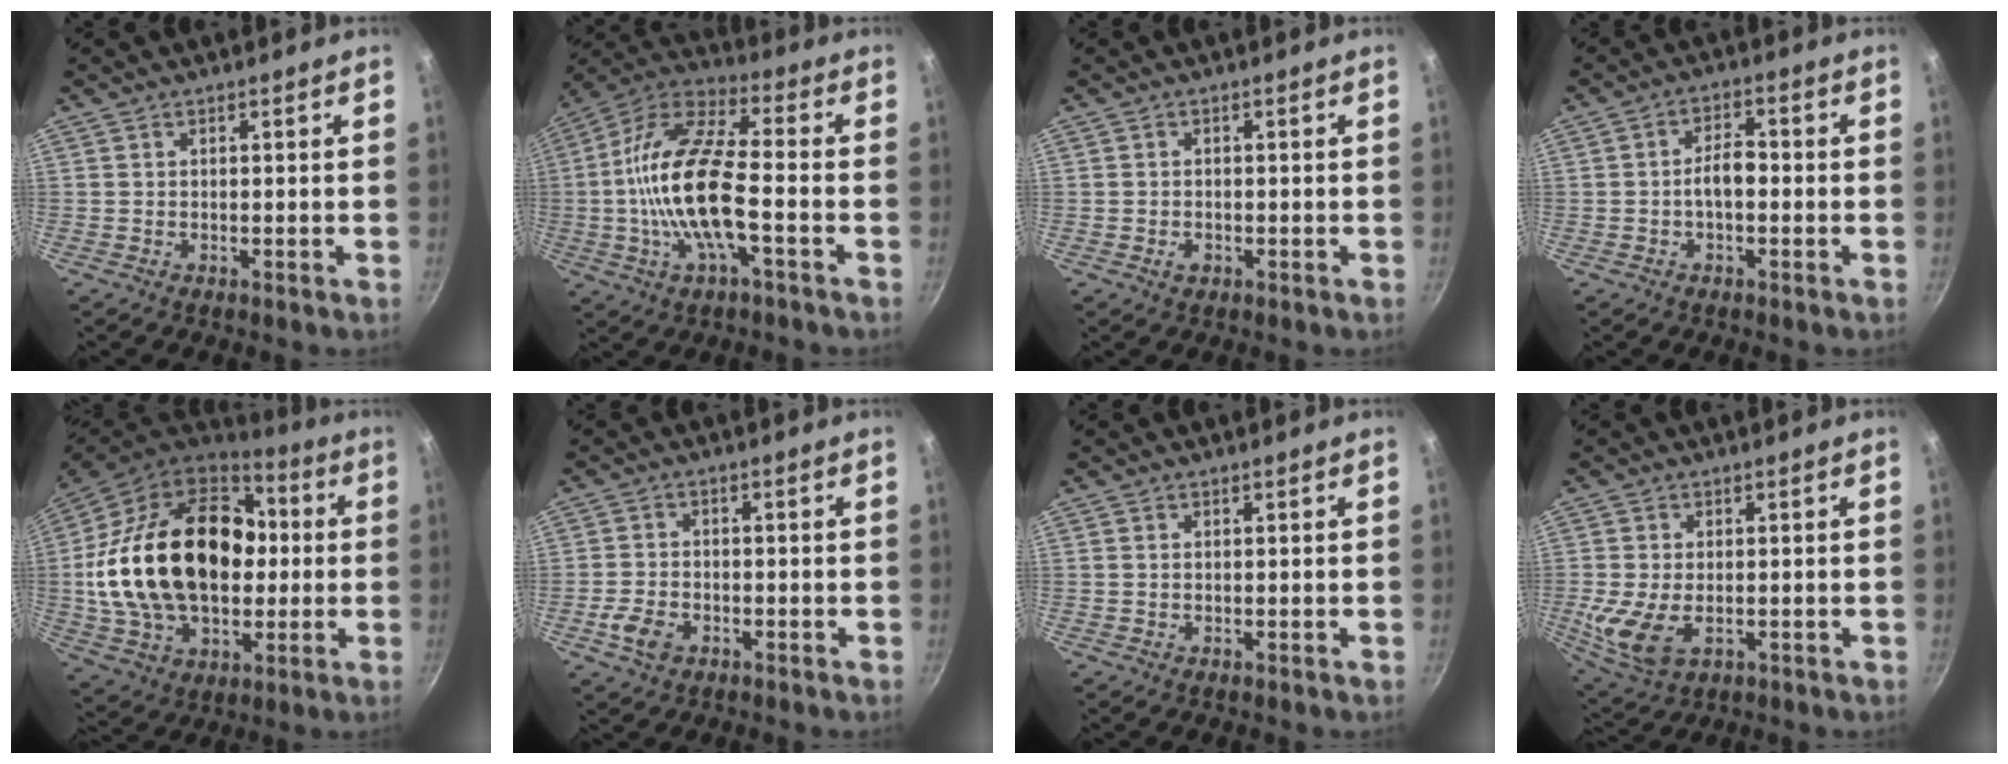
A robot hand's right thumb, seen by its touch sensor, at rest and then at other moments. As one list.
[{"total": 17.8, "force": [-3.0, 6.4, 16.4], "torque": [-0.320, 0.036, -0.075]}, {"total": 1.6, "force": [-0.6, 1.2, 0.9], "torque": [-0.012, 0.004, -0.010]}, {"total": 4.6, "force": [-0.8, 2.5, 3.8], "torque": [-0.054, 0.022, -0.018]}, {"total": 31.7, "force": [1.2, 21.2, 23.5], "torque": [-0.412, 0.035, 0.030]}, {"total": 5.0, "force": [-2.2, 3.4, 3.0], "torque": [-0.059, 0.015, -0.042]}, {"total": 0.0}, {"total": 9.0, "force": [-1.2, 5.5, 7.0], "torque": [-0.144, -0.021, -0.015]}]